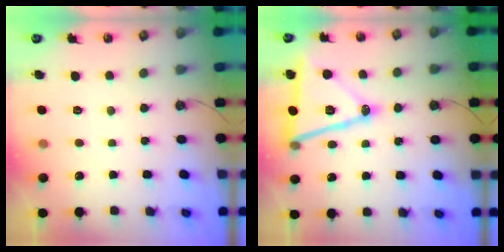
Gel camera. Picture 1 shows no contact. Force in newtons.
{"total": 18.1, "press": 17.8, "slide": 3.7}